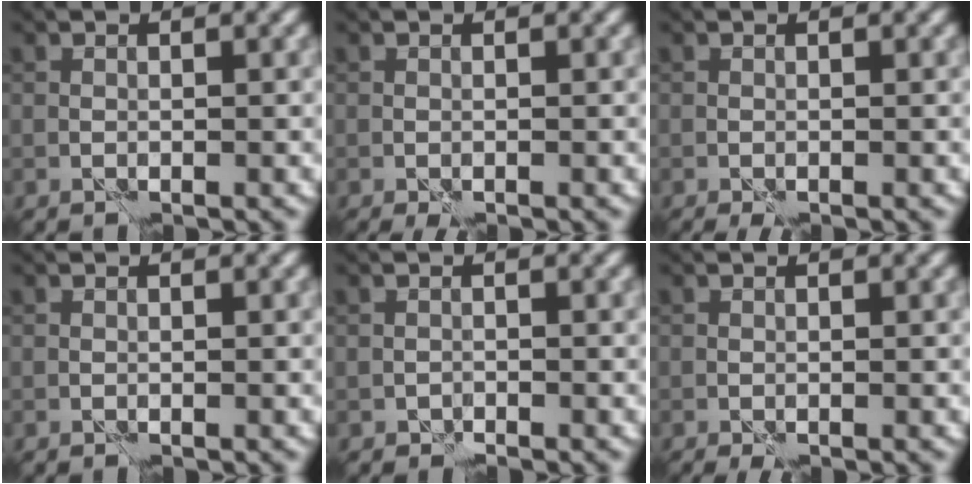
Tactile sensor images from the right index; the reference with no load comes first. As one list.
[{"total": 1.1, "force": [-0.8, 0.2, 0.7], "torque": [-0.013, -0.002, -0.010]}, {"total": 1.1, "force": [-0.8, 0.2, 0.8], "torque": [-0.015, -0.002, -0.011]}, {"total": 0.0}, {"total": 2.2, "force": [0.5, -1.3, -1.7], "torque": [0.036, 0.000, 0.002]}, {"total": 0.8, "force": [-0.5, 0.2, 0.6], "torque": [-0.014, -0.004, -0.006]}]